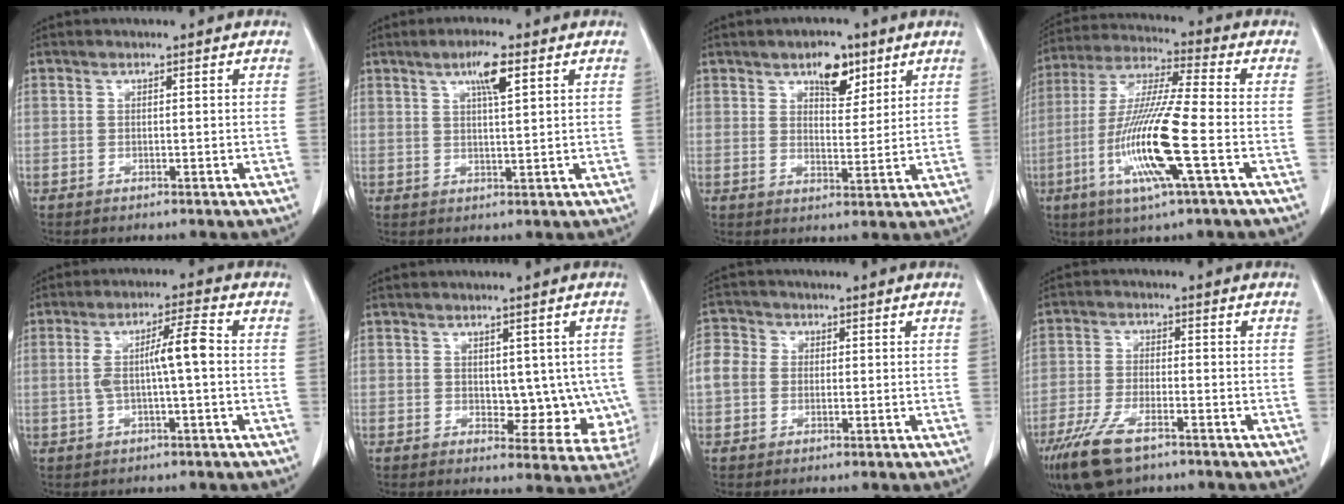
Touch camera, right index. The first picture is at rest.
{"total": 5.3, "force": [2.7, 0.9, 4.5], "torque": [-0.083, 0.001, 0.047]}
{"total": 7.0, "force": [4.3, 3.4, 4.3], "torque": [-0.066, 0.006, 0.070]}
{"total": 15.8, "force": [-4.6, 0.5, 15.1], "torque": [-0.314, -0.016, -0.091]}
{"total": 6.9, "force": [0.0, 1.0, 6.9], "torque": [-0.130, 0.021, 0.001]}
{"total": 9.3, "force": [0.0, 5.9, 7.2], "torque": [-0.074, 0.006, 0.017]}
{"total": 12.7, "force": [1.1, 11.4, 5.6], "torque": [-0.177, 0.044, 0.025]}
{"total": 10.4, "force": [-6.7, 3.9, 7.0], "torque": [-0.145, -0.016, -0.121]}